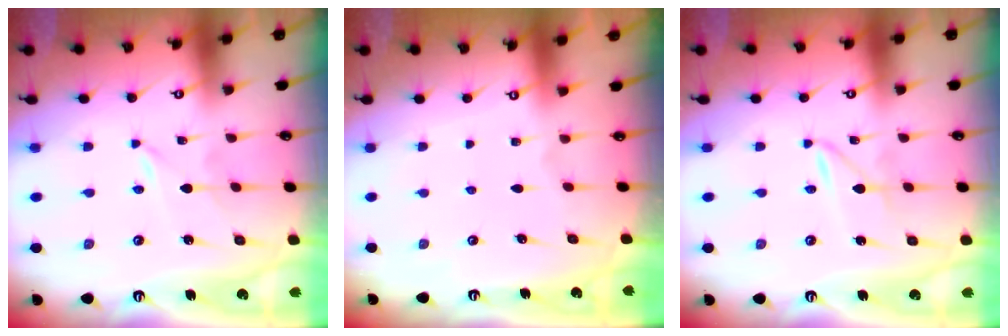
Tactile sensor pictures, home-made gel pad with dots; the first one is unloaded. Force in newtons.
{"total": 0.0}
{"total": 1.6, "press": 1.6, "slide": 0.0}